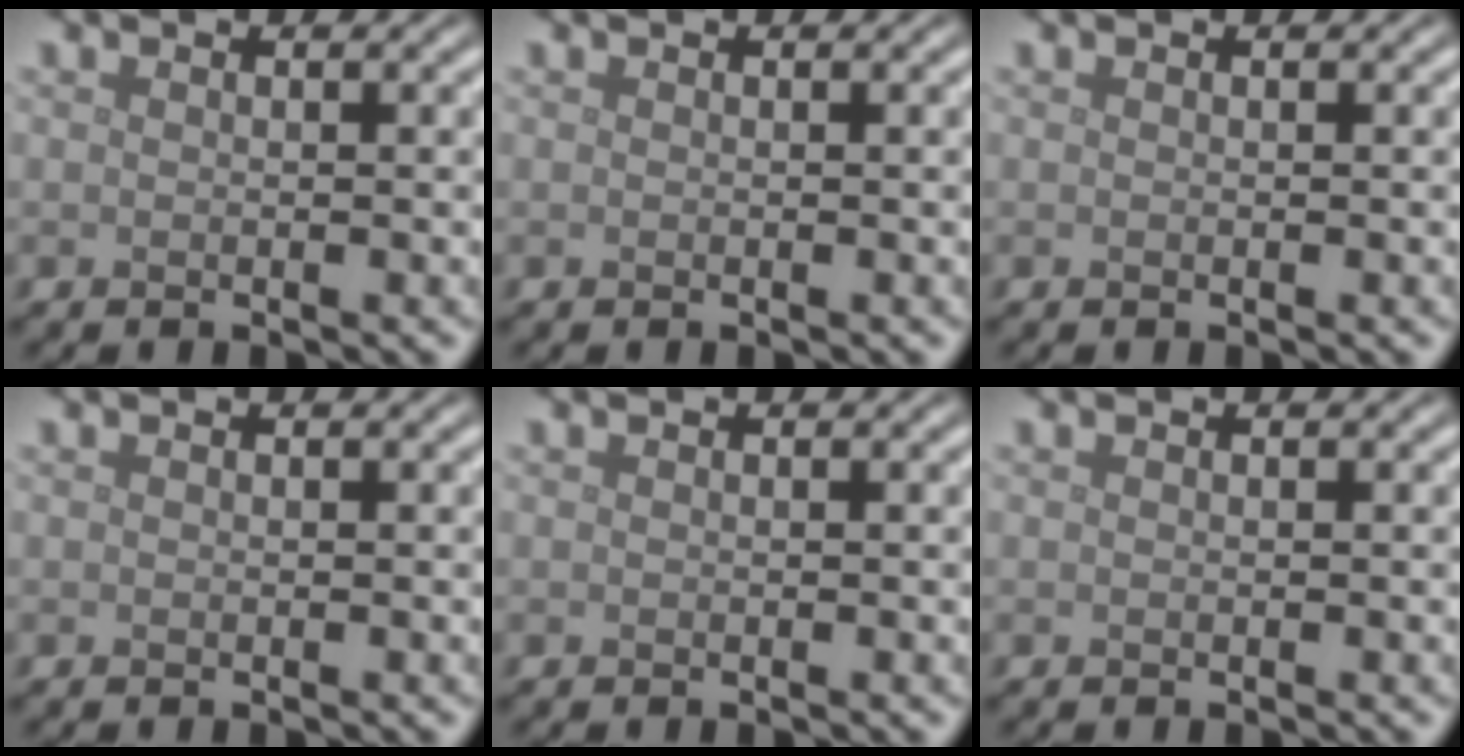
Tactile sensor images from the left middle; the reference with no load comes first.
{"total": 0.0}
{"total": 0.0}
{"total": 0.0}
{"total": 0.0}
{"total": 0.0}